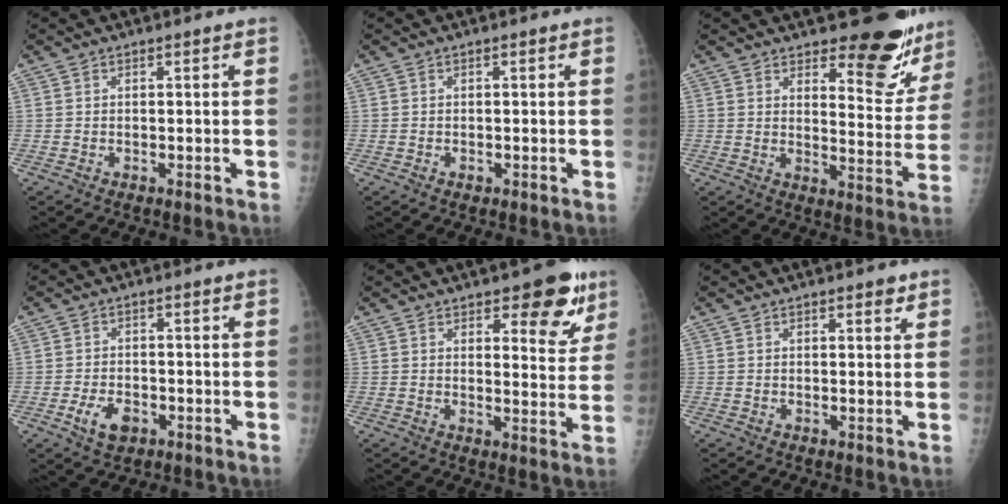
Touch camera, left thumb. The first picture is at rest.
{"total": 0.5, "force": [-0.2, 0.4, 0.3], "torque": [-0.003, 0.000, -0.003]}
{"total": 13.5, "force": [10.5, 4.8, 7.0], "torque": [-0.045, -0.096, 0.134]}
{"total": 5.1, "force": [-2.2, 3.2, 3.3], "torque": [-0.054, 0.007, -0.033]}
{"total": 10.3, "force": [6.1, 4.3, 7.2], "torque": [-0.050, -0.033, 0.077]}
{"total": 2.0, "force": [1.3, 0.8, 1.3], "torque": [-0.009, -0.006, 0.015]}